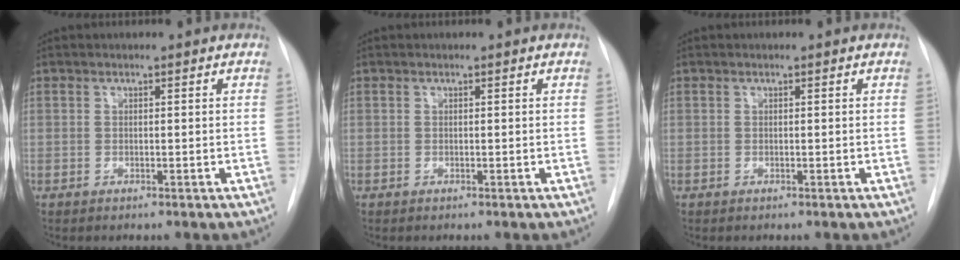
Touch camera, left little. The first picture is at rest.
{"total": 0.0}
{"total": 0.0}